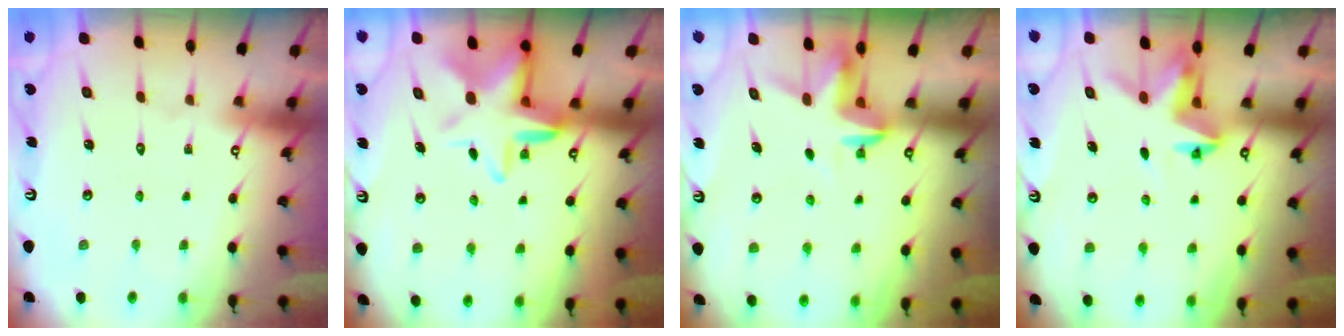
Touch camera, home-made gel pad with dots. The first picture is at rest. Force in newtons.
{"total": 10.0, "press": 9.7, "slide": 2.3}
{"total": 3.4, "press": 3.4, "slide": 0.2}
{"total": 3.9, "press": 3.9, "slide": 0.4}